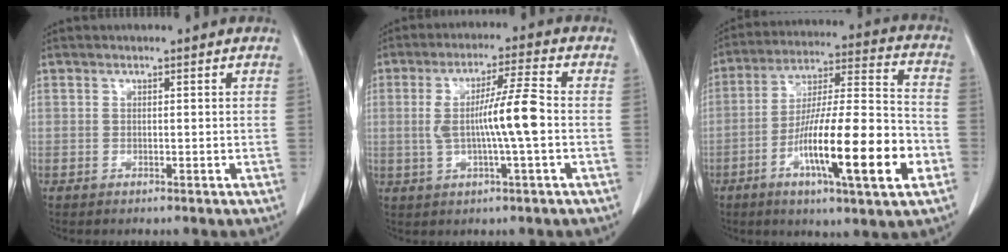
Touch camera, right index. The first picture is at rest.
{"total": 8.8, "force": [-0.6, -0.1, 8.8], "torque": [-0.161, 0.007, -0.012]}
{"total": 19.7, "force": [-7.1, 1.7, 18.3], "torque": [-0.301, -0.010, -0.115]}